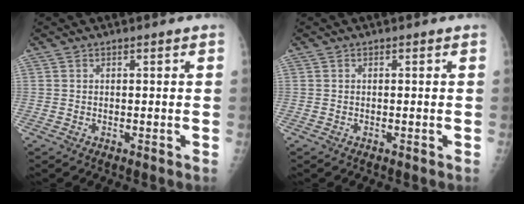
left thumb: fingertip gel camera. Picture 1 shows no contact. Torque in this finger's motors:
{"motor_torque": [-0.01, 0.01, -0.03, -0.03, 0.00]}